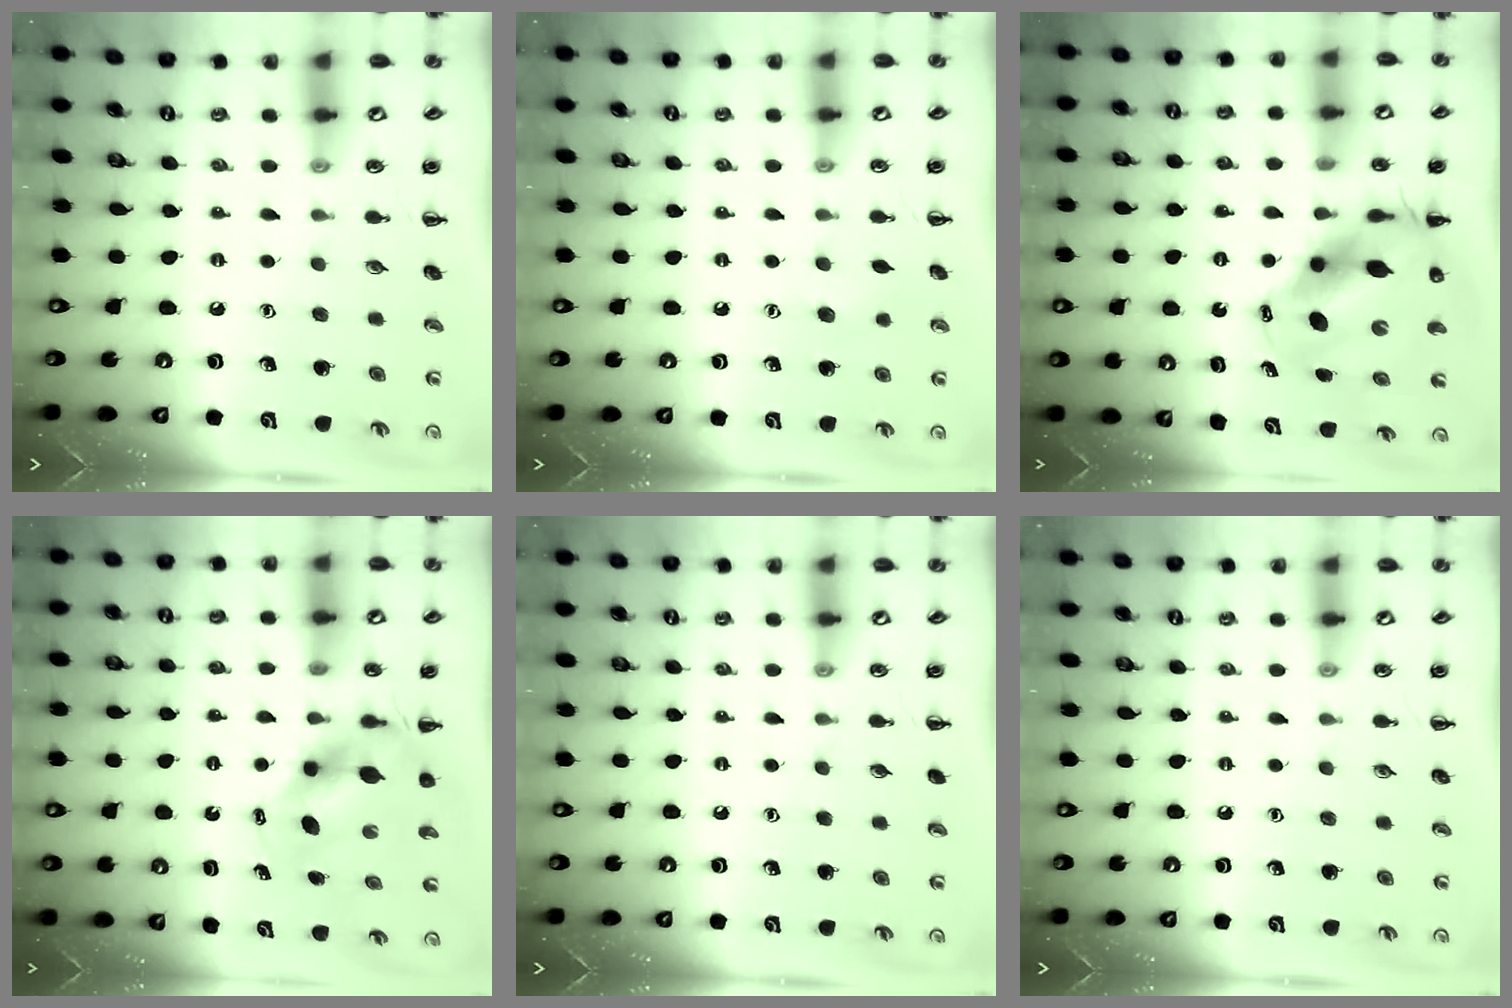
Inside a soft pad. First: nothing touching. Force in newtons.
{"total": 5.1, "press": 4.9, "slide": 1.3}
{"total": 11.3, "press": 10.9, "slide": 3.0}
{"total": 5.5, "press": 5.3, "slide": 1.6}
{"total": 0.0}
{"total": 0.0}